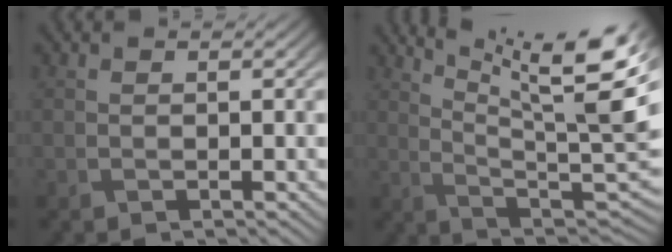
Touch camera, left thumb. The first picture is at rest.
{"total": 15.8, "force": [8.6, 3.2, 12.9], "torque": [-0.197, 0.000, 0.145]}